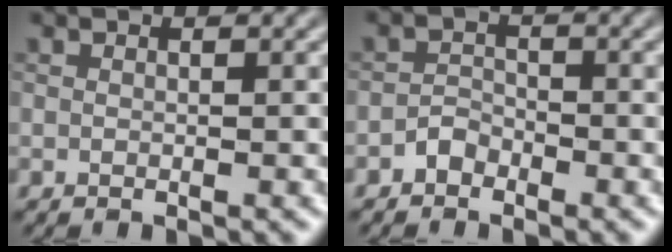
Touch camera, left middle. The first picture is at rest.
{"total": 1.3, "force": [-1.0, 0.8, 0.2], "torque": [-0.003, 0.010, -0.021]}